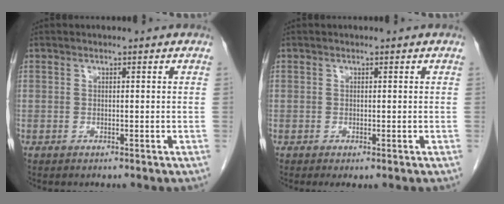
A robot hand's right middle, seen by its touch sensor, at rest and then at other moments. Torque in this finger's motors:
{"motor_torque": [0.55, -0.34, 0.01, 0.07]}